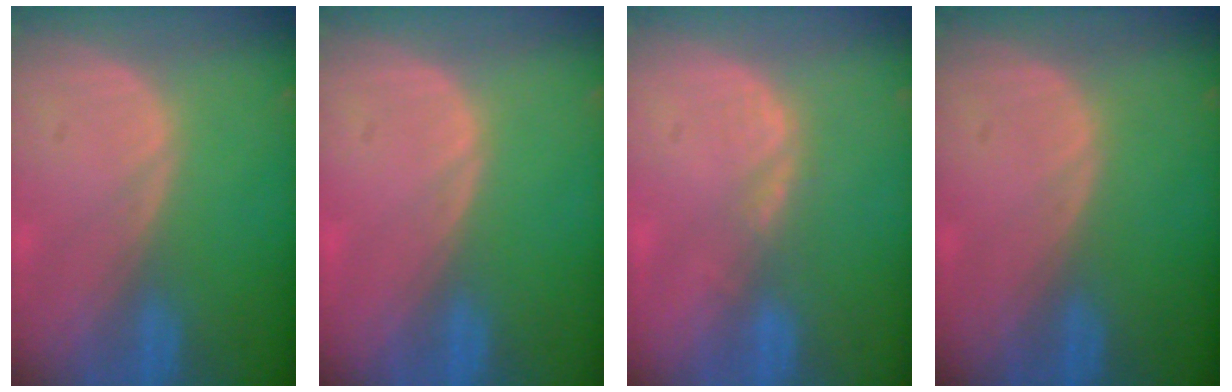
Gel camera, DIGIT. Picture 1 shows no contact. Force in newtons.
{"total": 0.0}
{"total": 2.3, "press": 1.8, "slide": 1.5}
{"total": 0.0}